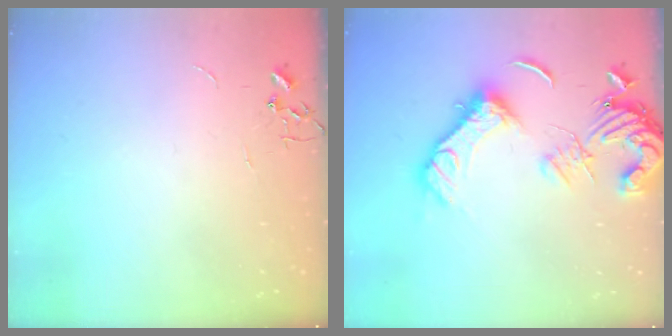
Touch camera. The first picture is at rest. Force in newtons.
{"total": 16.6, "press": 16.5, "slide": 2.0}